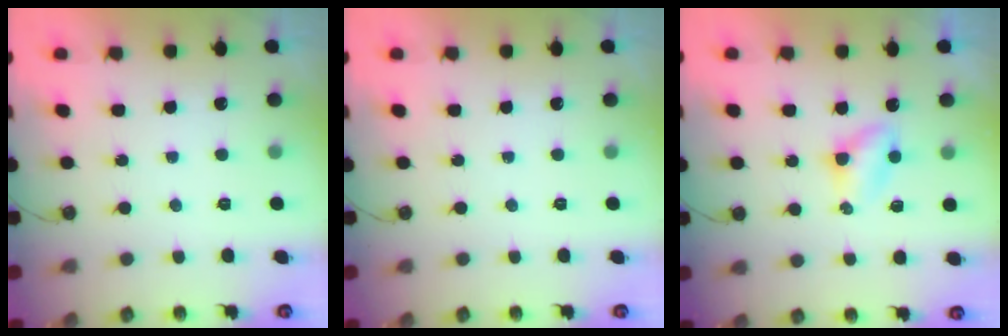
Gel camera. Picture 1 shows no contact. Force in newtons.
{"total": 0.0}
{"total": 3.2, "press": 3.2, "slide": 0.4}